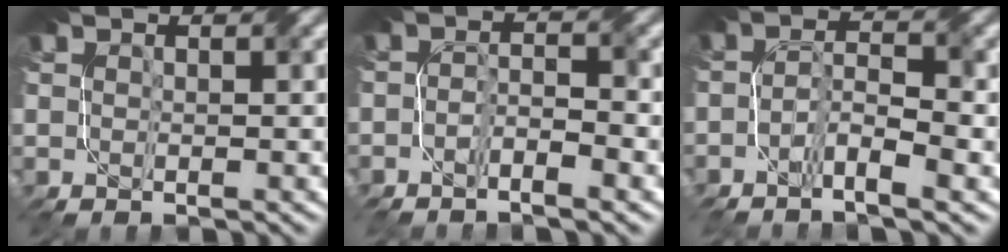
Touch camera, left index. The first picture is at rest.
{"total": 2.8, "force": [-2.0, 0.6, 1.9], "torque": [-0.040, -0.001, -0.039]}
{"total": 3.9, "force": [-2.4, 0.9, 2.9], "torque": [-0.064, 0.002, -0.050]}